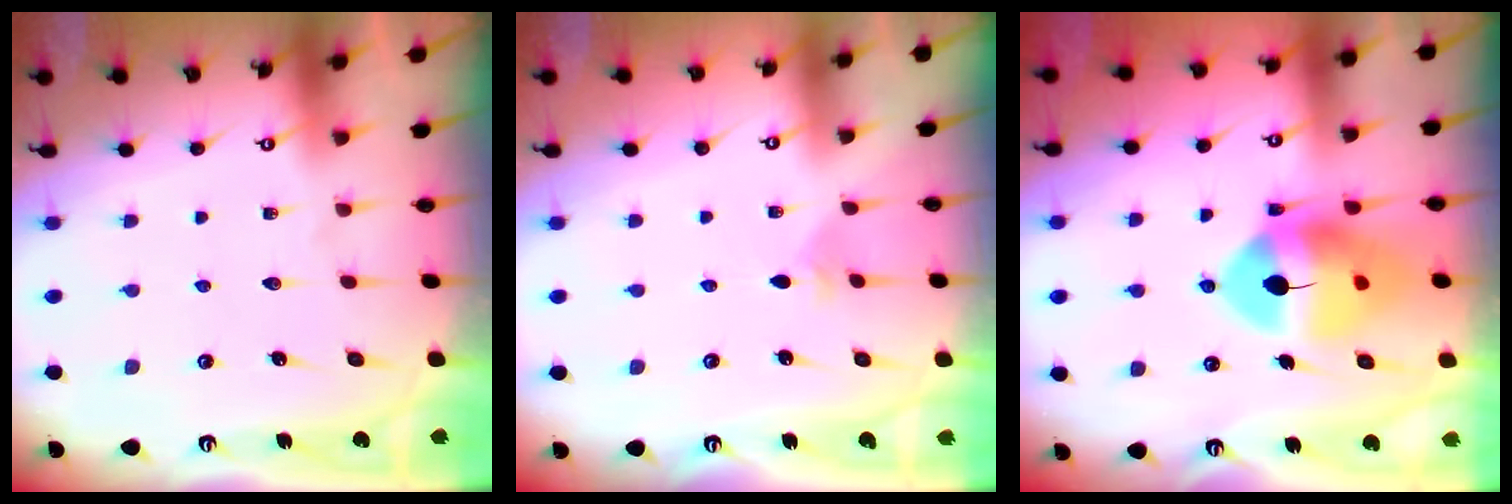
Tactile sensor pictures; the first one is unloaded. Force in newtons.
{"total": 1.5, "press": 1.5, "slide": 0.4}
{"total": 14.7, "press": 14.5, "slide": 2.1}